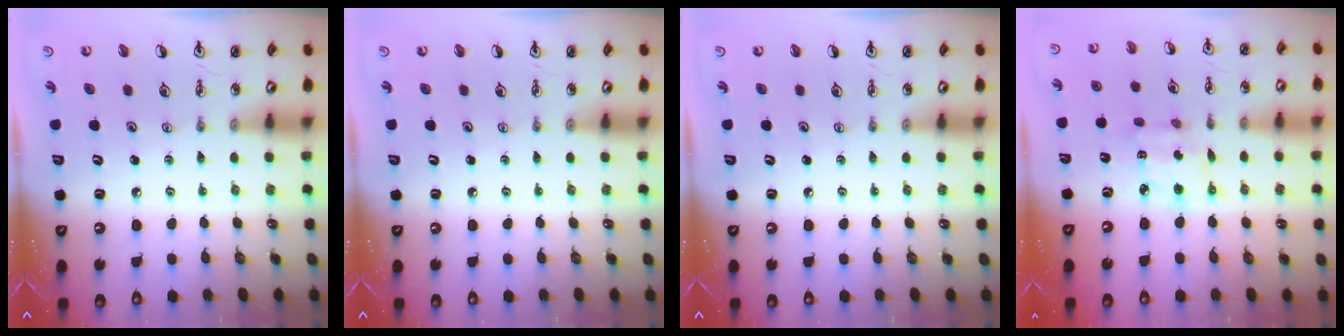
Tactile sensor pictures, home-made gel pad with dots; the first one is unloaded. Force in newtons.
{"total": 0.0}
{"total": 0.0}
{"total": 3.2, "press": 3.2, "slide": 0.3}